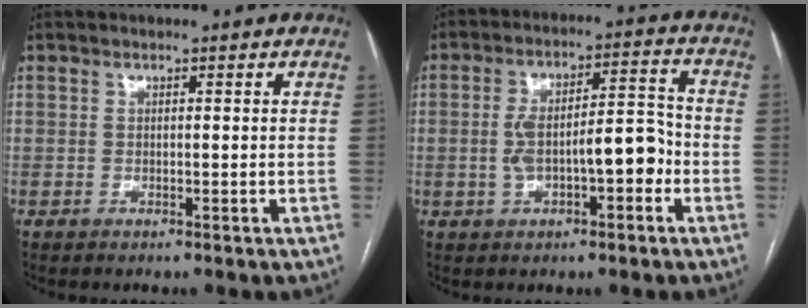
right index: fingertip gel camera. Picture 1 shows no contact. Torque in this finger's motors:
{"motor_torque": [0.34, -0.18, 0.20, 0.09]}